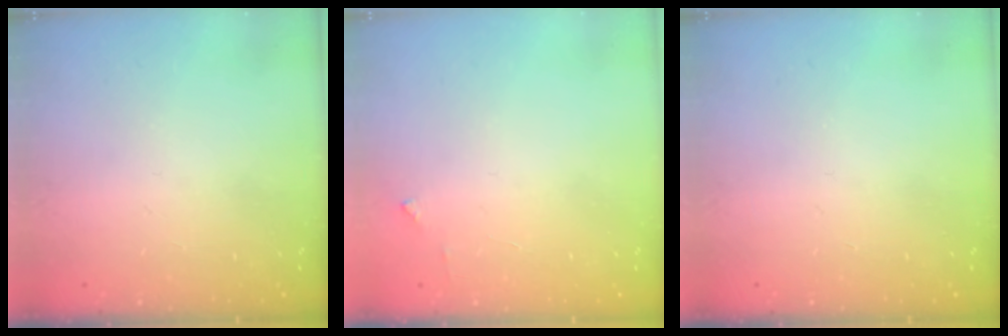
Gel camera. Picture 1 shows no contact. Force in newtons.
{"total": 2.6, "press": 2.6, "slide": 0.2}
{"total": 0.0}